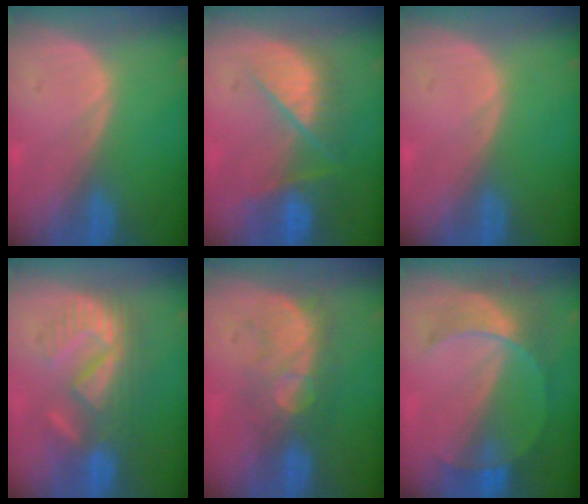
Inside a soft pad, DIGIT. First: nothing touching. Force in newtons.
{"total": 9.0, "press": 7.7, "slide": 4.6}
{"total": 0.0}
{"total": 8.8, "press": 8.7, "slide": 1.7}
{"total": 7.6, "press": 7.2, "slide": 2.3}
{"total": 7.6, "press": 6.7, "slide": 3.6}